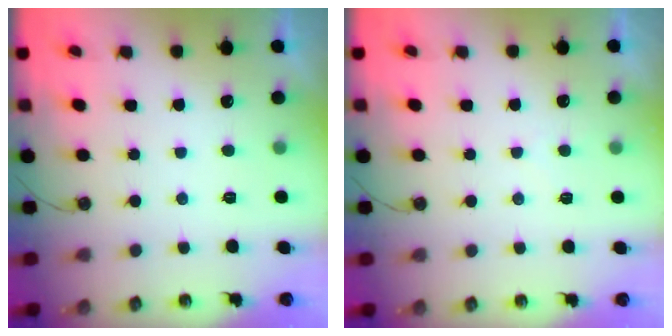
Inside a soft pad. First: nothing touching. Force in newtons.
{"total": 3.4, "press": 3.4, "slide": 0.4}